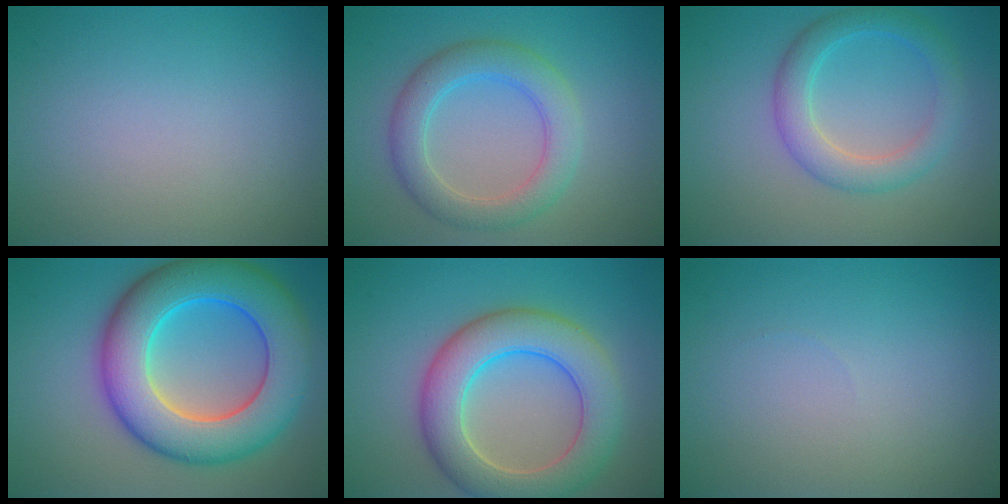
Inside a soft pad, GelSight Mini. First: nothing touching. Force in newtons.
{"total": 4.6, "press": 4.6, "slide": 0.1}
{"total": 3.8, "press": 3.8, "slide": 0.1}
{"total": 11.8, "press": 11.8, "slide": 0.4}
{"total": 7.7, "press": 7.7, "slide": 0.3}
{"total": 0.0}